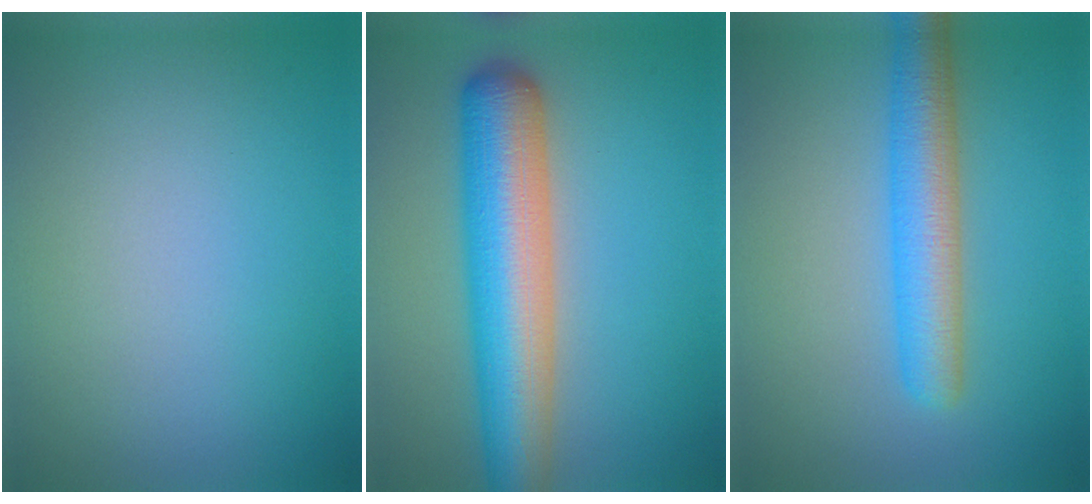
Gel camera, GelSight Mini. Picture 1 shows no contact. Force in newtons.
{"total": 9.3, "press": 9.3, "slide": 0.3}
{"total": 5.1, "press": 5.1, "slide": 0.1}